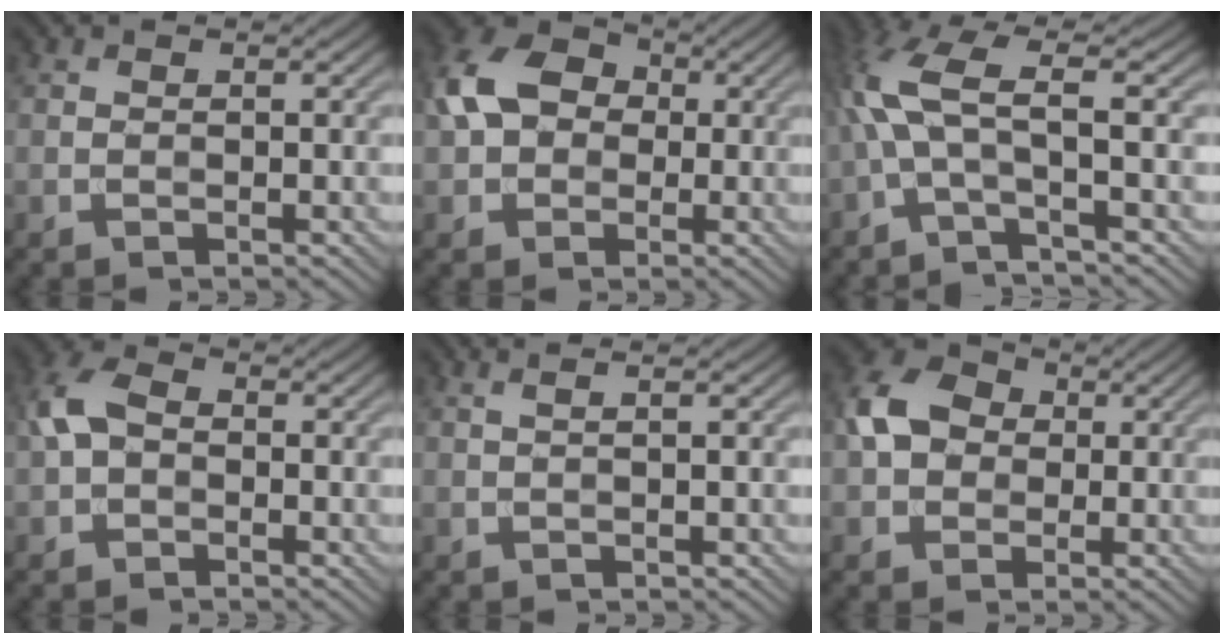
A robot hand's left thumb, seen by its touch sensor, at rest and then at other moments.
{"total": 8.1, "force": [0.6, 6.4, 4.9], "torque": [-0.111, 0.018, -0.003]}
{"total": 7.1, "force": [-0.4, 1.4, 6.9], "torque": [-0.164, 0.022, -0.026]}
{"total": 4.4, "force": [-0.3, 3.2, 3.1], "torque": [-0.070, 0.013, -0.016]}
{"total": 1.8, "force": [0.8, 0.5, 1.5], "torque": [-0.017, 0.003, -0.001]}
{"total": 6.6, "force": [0.4, 5.5, 3.6], "torque": [-0.078, 0.015, -0.004]}